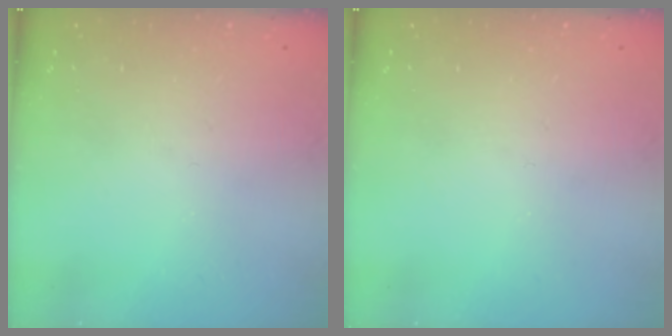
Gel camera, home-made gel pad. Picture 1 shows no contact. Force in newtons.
{"total": 0.0}